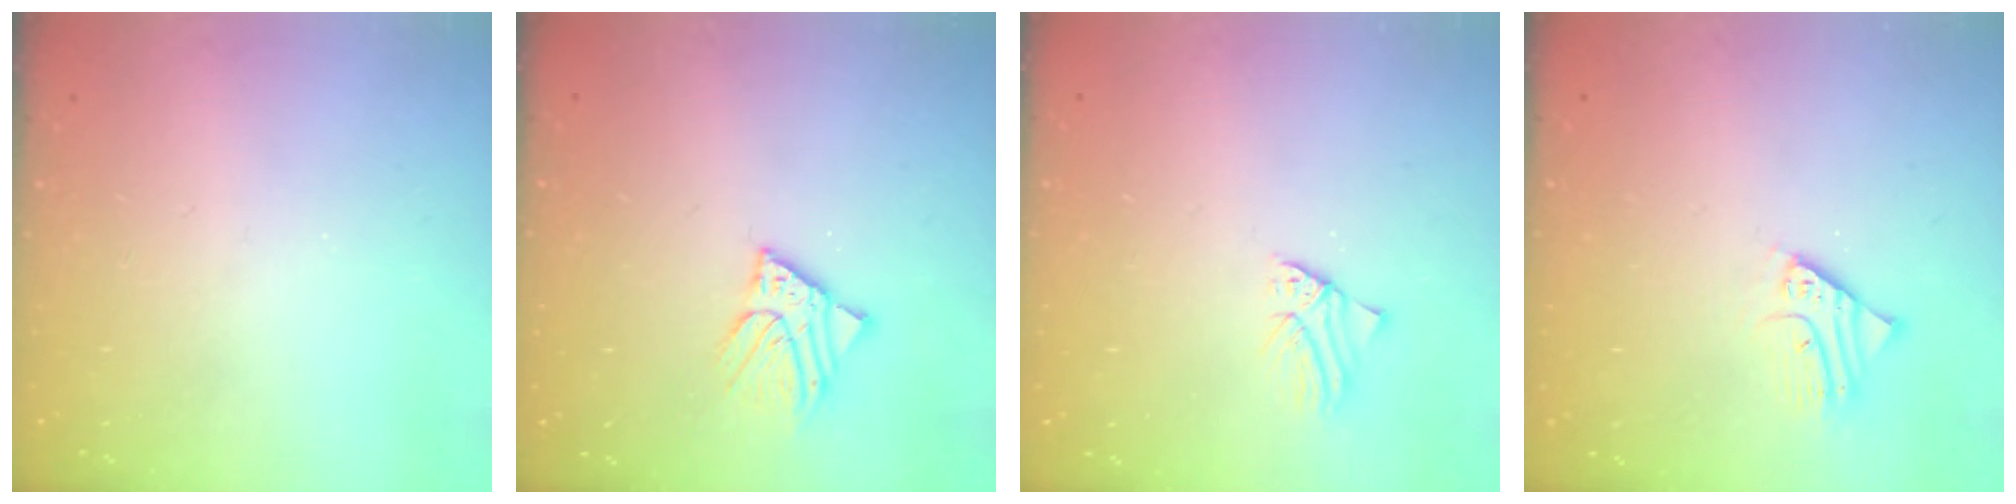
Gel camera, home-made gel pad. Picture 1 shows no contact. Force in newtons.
{"total": 5.5, "press": 5.5, "slide": 0.6}
{"total": 0.7, "press": 0.7, "slide": 0.1}
{"total": 2.3, "press": 2.3, "slide": 0.2}